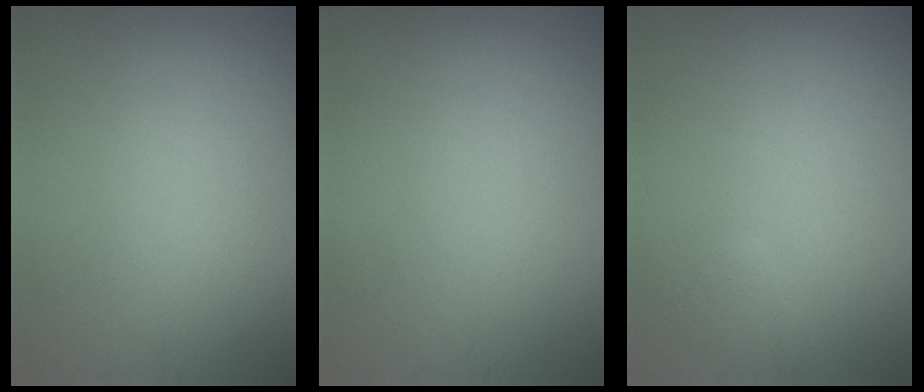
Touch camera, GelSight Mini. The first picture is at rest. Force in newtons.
{"total": 0.0}
{"total": 0.9, "press": 0.9, "slide": 0.1}